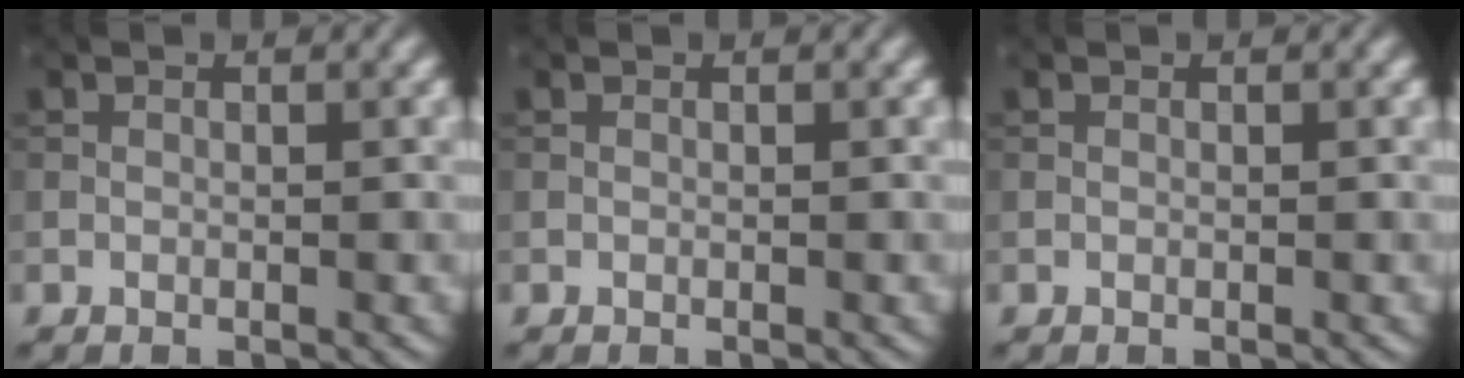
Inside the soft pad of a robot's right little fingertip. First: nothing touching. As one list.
[{"total": 0.0}, {"total": 0.0}]